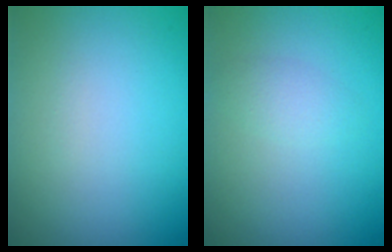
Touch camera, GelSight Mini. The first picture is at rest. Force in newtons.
{"total": 1.4, "press": 1.4, "slide": 0.0}